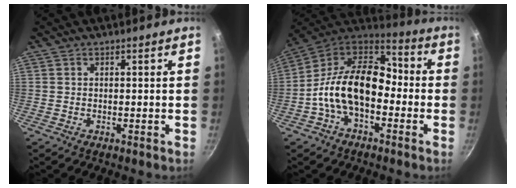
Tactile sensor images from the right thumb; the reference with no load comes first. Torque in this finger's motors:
{"motor_torque": [2.13, 2.40, 2.05, -0.70, 0.29]}